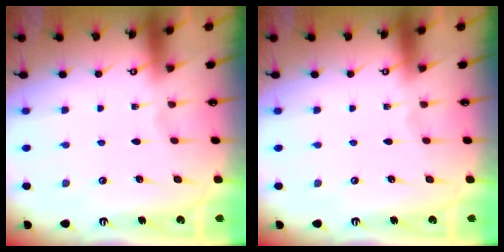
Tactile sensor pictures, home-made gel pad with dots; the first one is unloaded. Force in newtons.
{"total": 0.0}